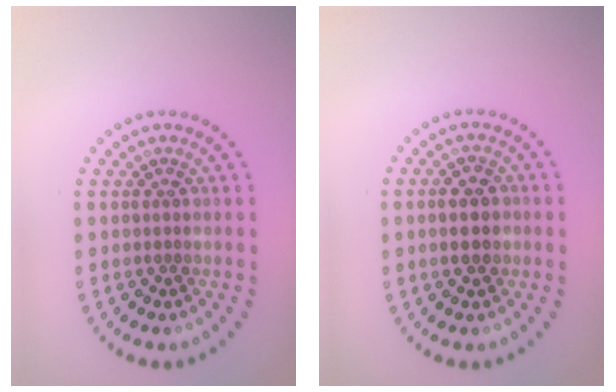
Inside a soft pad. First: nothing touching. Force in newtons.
{"total": 2.5, "press": 2.5, "slide": 0.2}